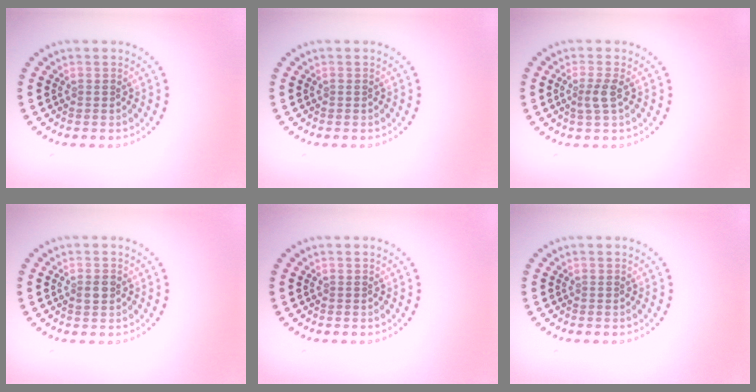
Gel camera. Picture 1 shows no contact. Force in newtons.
{"total": 0.0}
{"total": 1.6, "press": 1.4, "slide": 0.8}
{"total": 1.0, "press": 1.0, "slide": 0.1}
{"total": 0.0}
{"total": 0.0}